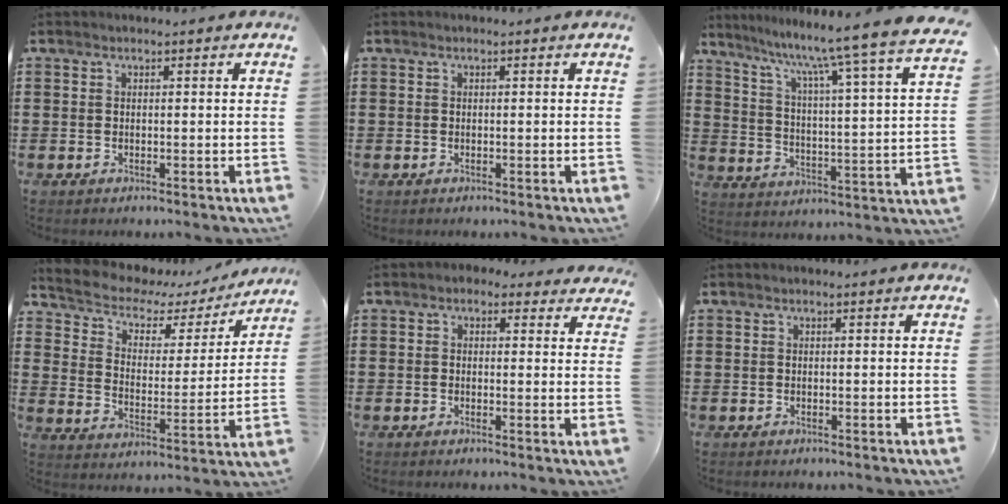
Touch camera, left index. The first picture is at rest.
{"total": 0.0}
{"total": 8.6, "force": [7.2, -1.9, 4.2], "torque": [-0.095, -0.073, 0.104]}
{"total": 4.3, "force": [3.5, 2.3, 1.3], "torque": [-0.050, -0.025, 0.050]}
{"total": 1.7, "force": [1.0, 1.2, 0.6], "torque": [-0.011, 0.003, 0.016]}
{"total": 0.0}